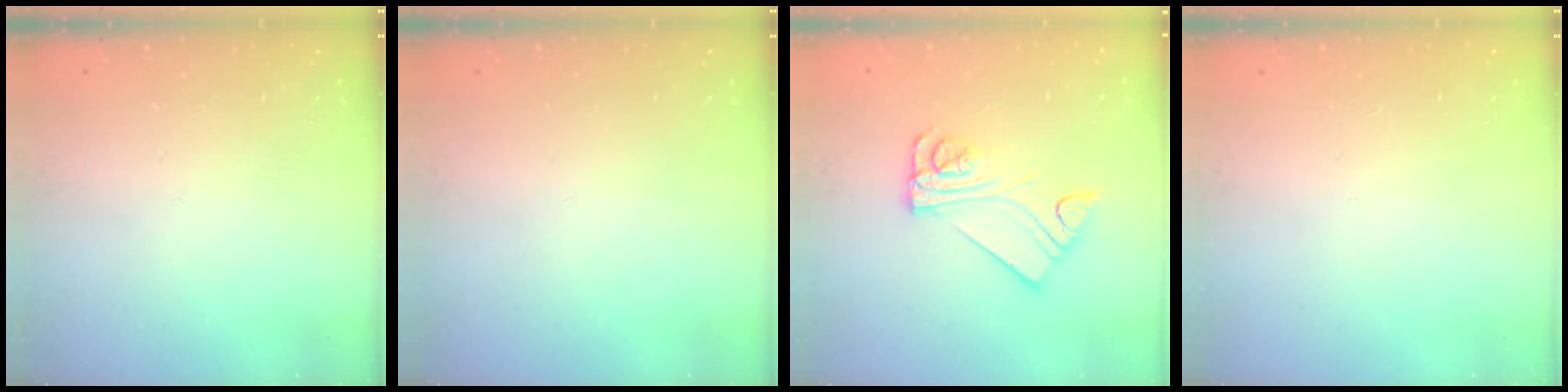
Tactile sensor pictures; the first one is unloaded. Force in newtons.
{"total": 0.0}
{"total": 11.4, "press": 11.3, "slide": 1.2}
{"total": 0.0}